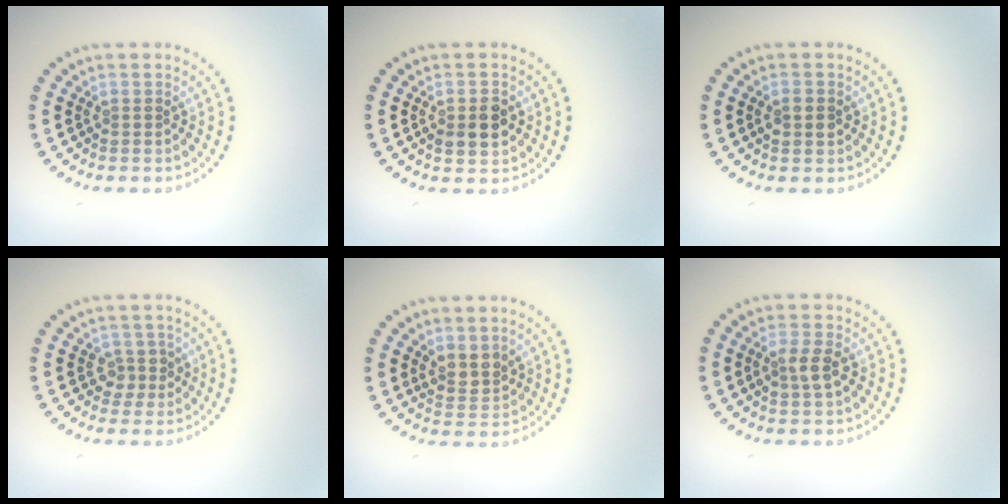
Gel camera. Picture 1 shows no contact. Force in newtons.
{"total": 2.8, "press": 2.8, "slide": 0.3}
{"total": 2.1, "press": 2.1, "slide": 0.0}
{"total": 2.0, "press": 1.6, "slide": 1.2}
{"total": 2.1, "press": 1.8, "slide": 1.1}
{"total": 2.1, "press": 2.1, "slide": 0.3}